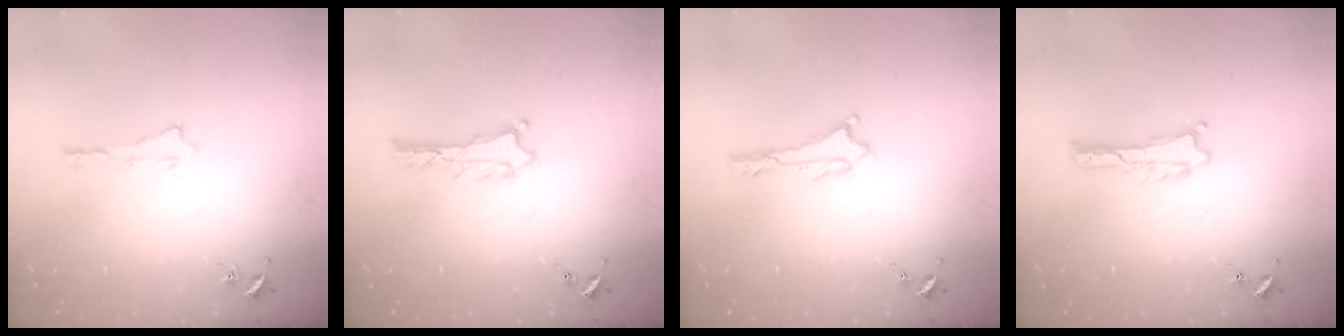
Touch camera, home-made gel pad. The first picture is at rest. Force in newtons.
{"total": 0.9, "press": 0.8, "slide": 0.1}
{"total": 0.0}
{"total": 0.0}